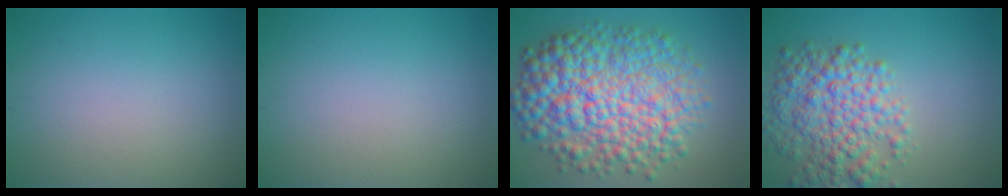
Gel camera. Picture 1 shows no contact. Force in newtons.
{"total": 0.0}
{"total": 11.2, "press": 11.2, "slide": 0.2}
{"total": 6.4, "press": 6.4, "slide": 0.2}